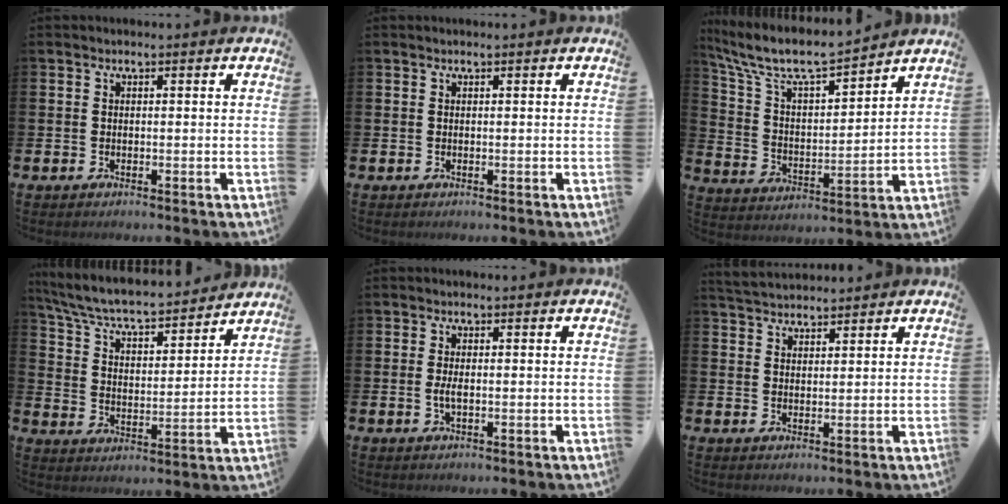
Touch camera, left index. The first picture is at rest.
{"total": 0.0}
{"total": 8.4, "force": [7.8, 1.7, 2.9], "torque": [-0.095, -0.052, 0.134]}
{"total": 7.2, "force": [6.7, 1.2, 2.4], "torque": [-0.079, -0.053, 0.113]}
{"total": 1.8, "force": [-0.2, 0.6, 1.6], "torque": [-0.028, 0.000, -0.004]}
{"total": 3.4, "force": [3.4, 0.7, 0.1], "torque": [-0.009, -0.012, 0.063]}